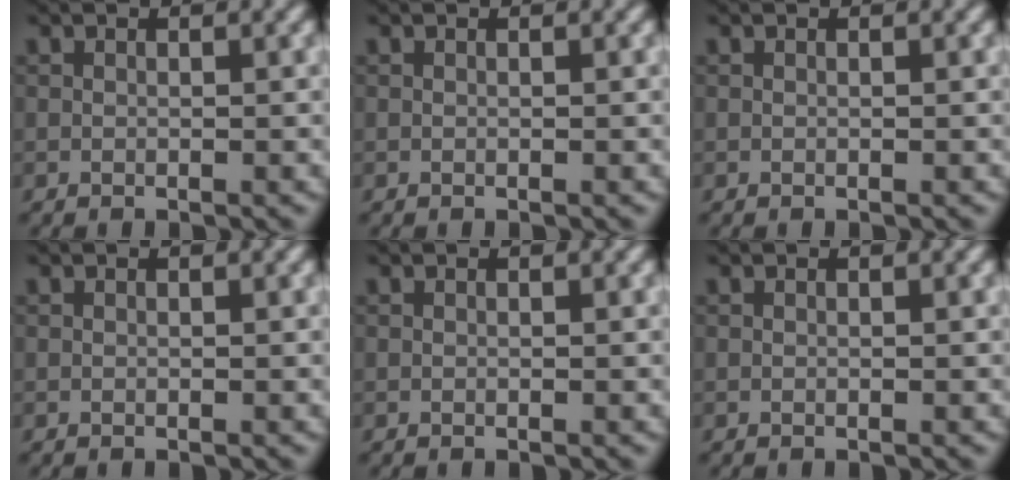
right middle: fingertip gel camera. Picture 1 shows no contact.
{"total": 0.0}
{"total": 0.0}
{"total": 0.0}
{"total": 0.0}
{"total": 0.0}